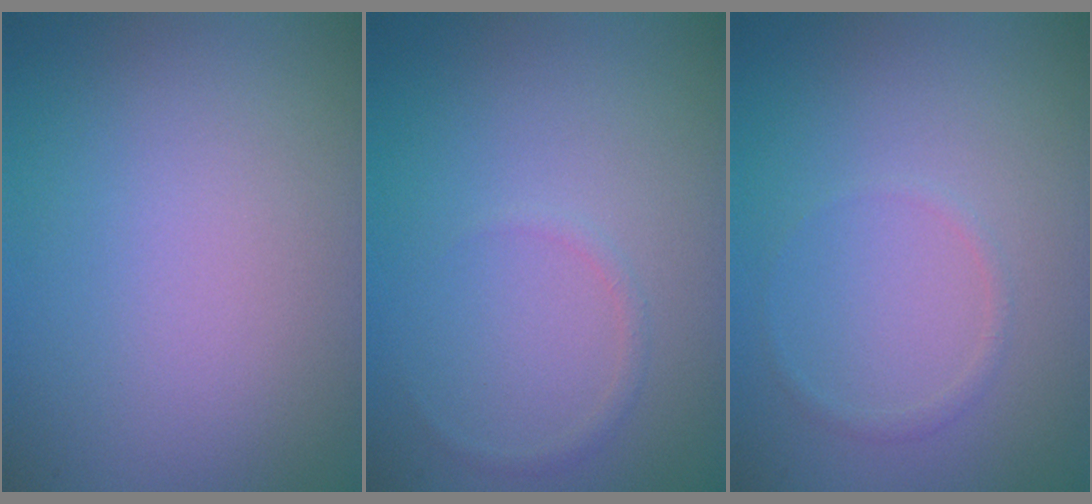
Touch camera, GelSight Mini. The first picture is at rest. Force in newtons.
{"total": 0.6, "press": 0.6, "slide": 0.1}
{"total": 0.7, "press": 0.7, "slide": 0.0}